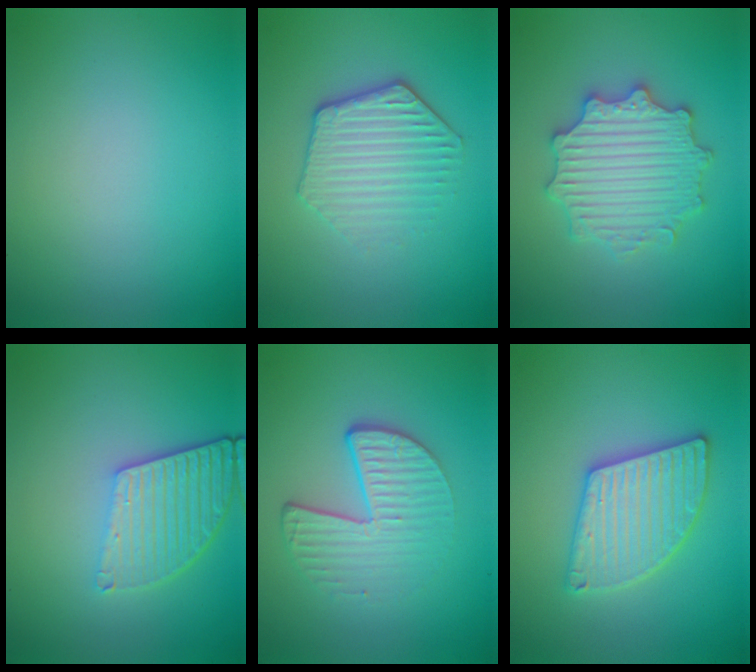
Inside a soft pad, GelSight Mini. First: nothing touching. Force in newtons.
{"total": 3.9, "press": 3.5, "slide": 1.8}
{"total": 5.6, "press": 5.5, "slide": 1.0}
{"total": 5.1, "press": 3.8, "slide": 3.3}
{"total": 4.6, "press": 3.0, "slide": 3.5}
{"total": 5.4, "press": 5.4, "slide": 0.6}